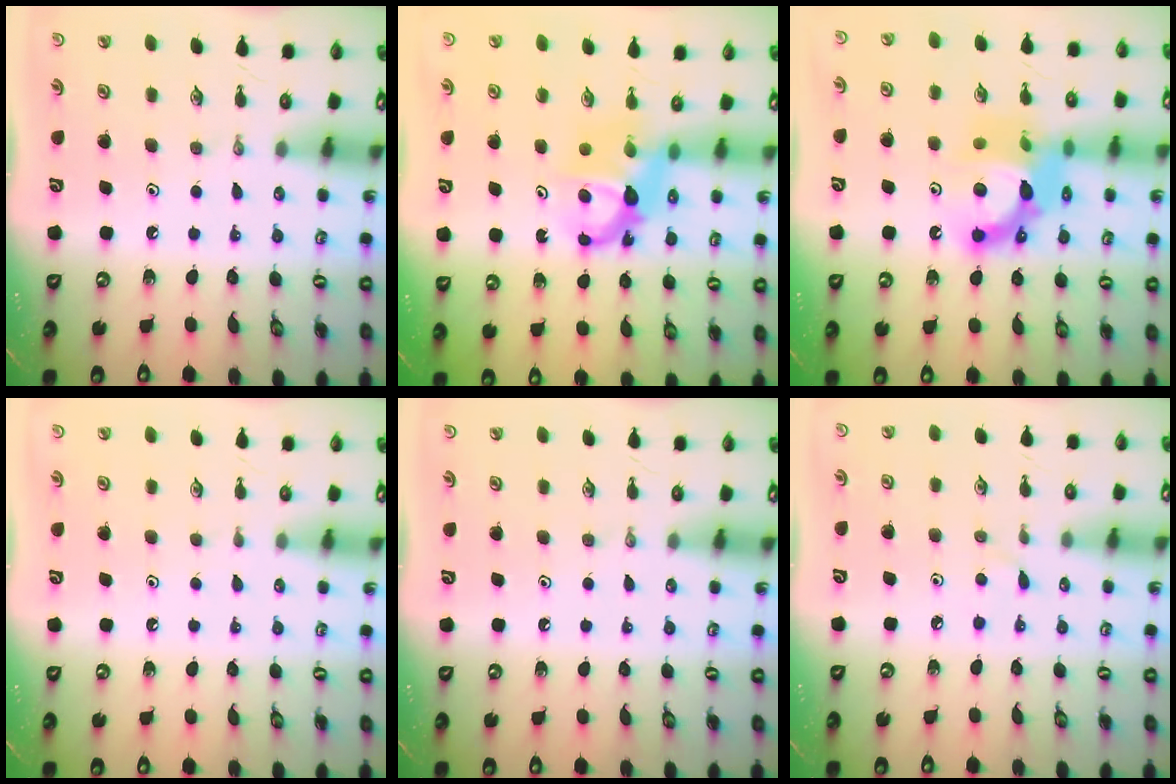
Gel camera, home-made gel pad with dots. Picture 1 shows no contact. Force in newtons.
{"total": 7.1, "press": 7.0, "slide": 0.6}
{"total": 14.5, "press": 14.4, "slide": 1.7}
{"total": 0.6, "press": 0.6, "slide": 0.1}
{"total": 0.0}
{"total": 3.0, "press": 3.0, "slide": 0.2}